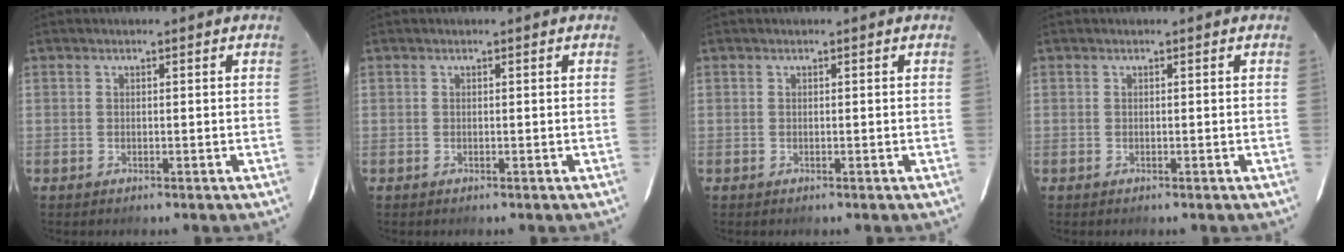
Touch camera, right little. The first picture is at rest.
{"total": 0.0}
{"total": 0.0}
{"total": 0.0}